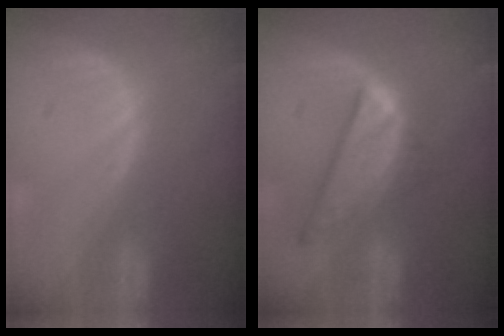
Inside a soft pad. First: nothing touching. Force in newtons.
{"total": 8.7, "press": 7.4, "slide": 4.6}